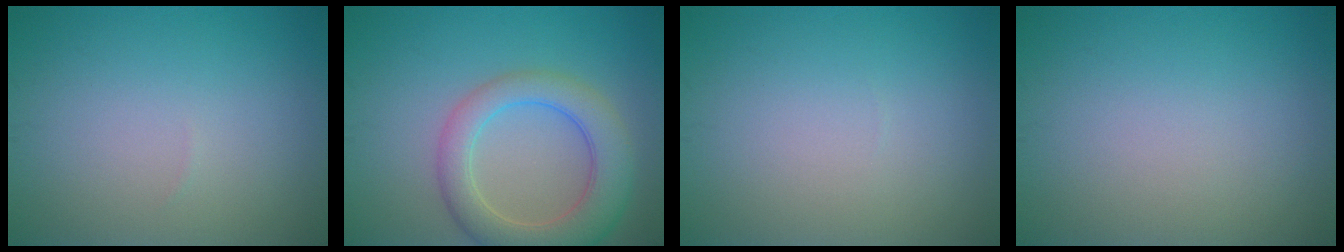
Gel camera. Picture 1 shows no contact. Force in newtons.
{"total": 6.0, "press": 6.0, "slide": 0.3}
{"total": 0.0}
{"total": 0.0}